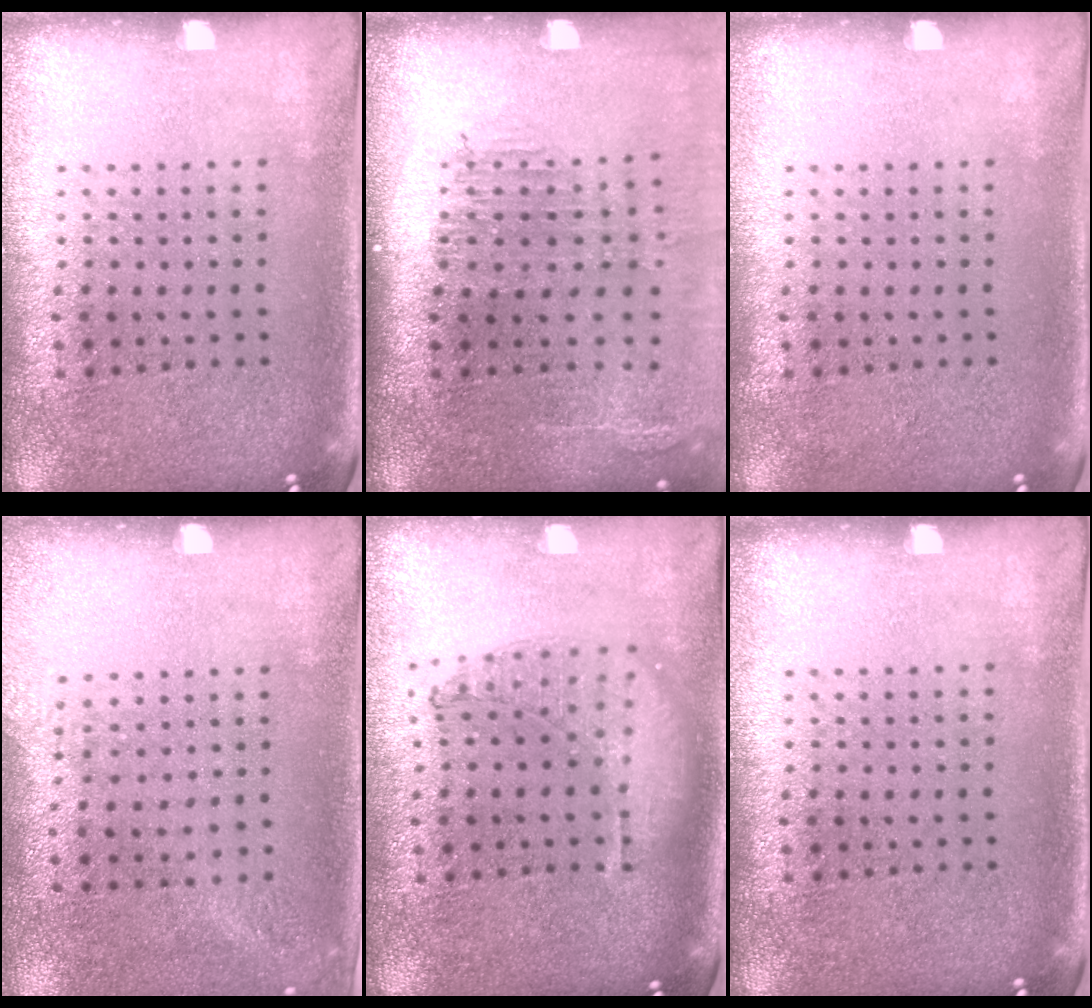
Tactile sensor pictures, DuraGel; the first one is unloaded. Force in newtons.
{"total": 2.3, "press": 1.8, "slide": 1.3}
{"total": 0.0}
{"total": 1.3, "press": 1.0, "slide": 0.8}
{"total": 1.0, "press": 1.0, "slide": 0.2}
{"total": 0.0}